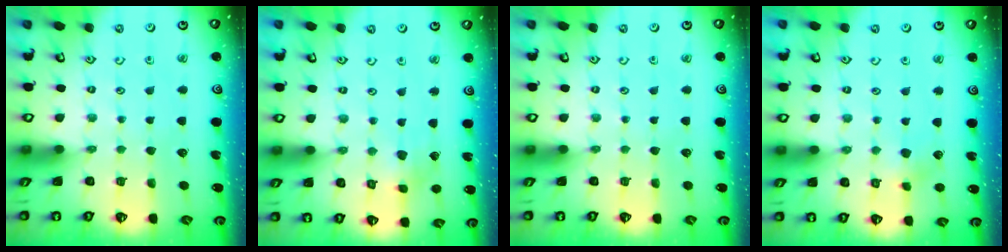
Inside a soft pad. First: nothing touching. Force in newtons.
{"total": 3.1, "press": 3.0, "slide": 0.7}
{"total": 0.0}
{"total": 5.7, "press": 5.6, "slide": 0.8}